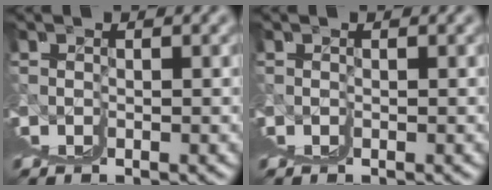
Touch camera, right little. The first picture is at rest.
{"total": 0.0}